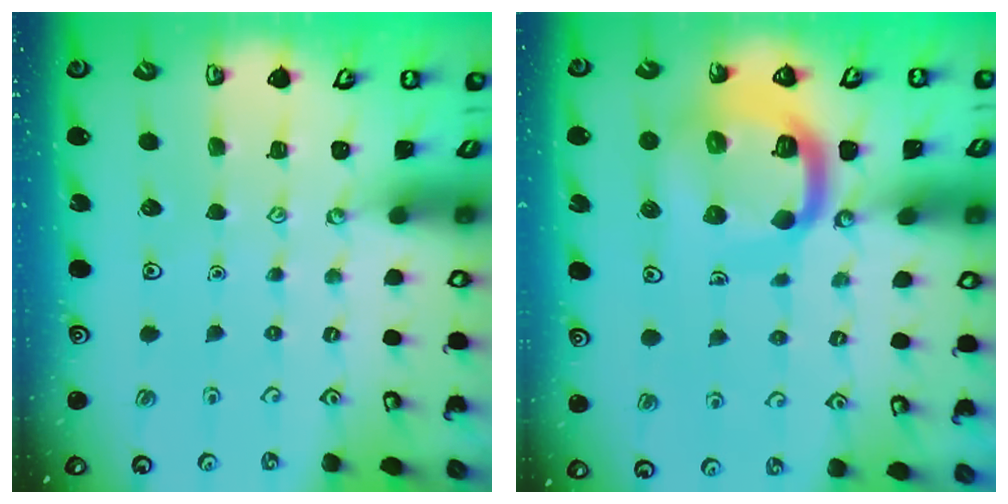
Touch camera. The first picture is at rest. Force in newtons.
{"total": 15.6, "press": 15.5, "slide": 1.7}